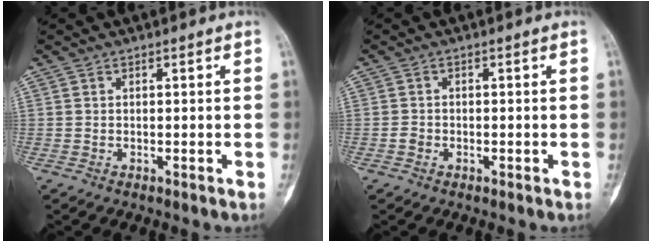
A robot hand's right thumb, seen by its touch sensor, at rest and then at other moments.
{"total": 1.2, "force": [-0.5, 1.0, 0.4], "torque": [-0.004, 0.004, -0.012]}